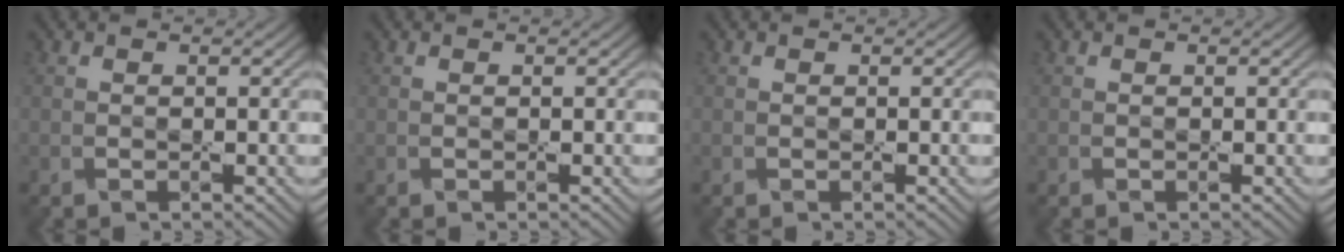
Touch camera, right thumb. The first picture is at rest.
{"total": 0.0}
{"total": 0.0}
{"total": 0.0}